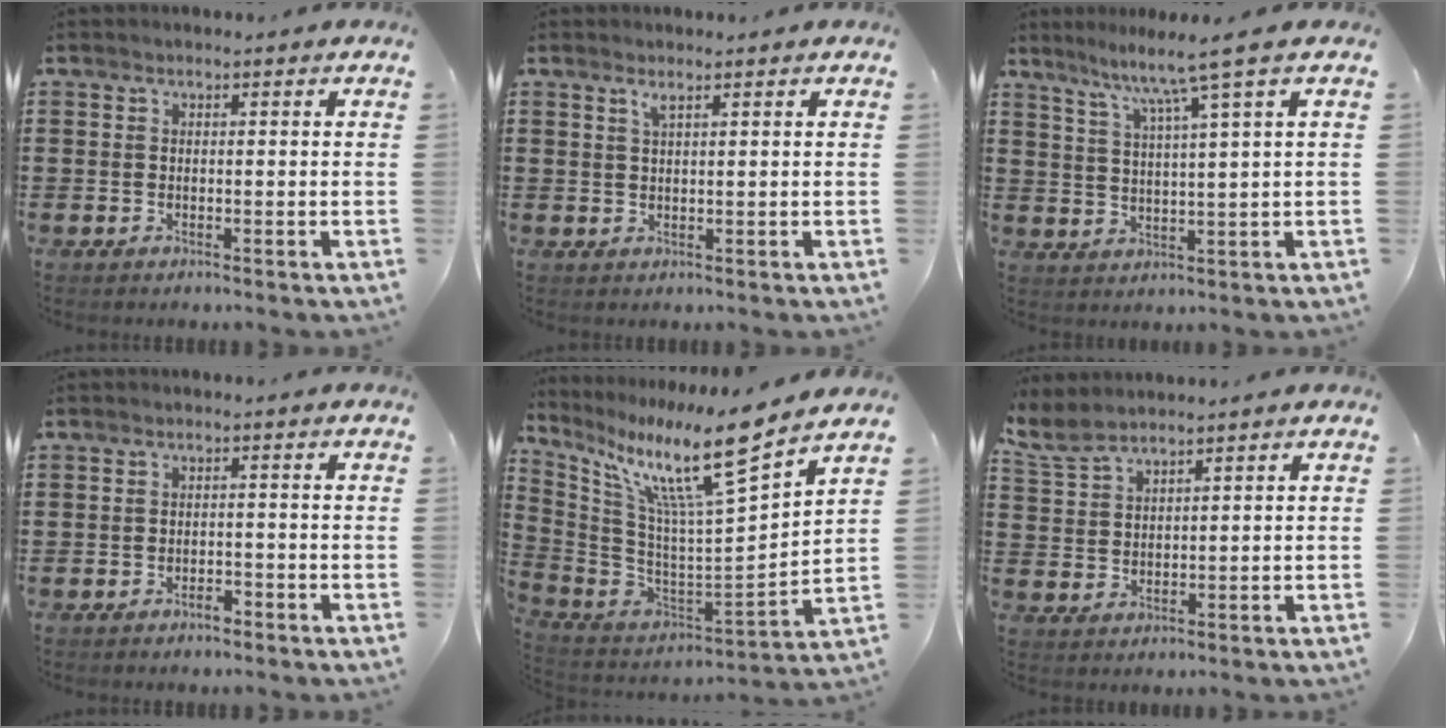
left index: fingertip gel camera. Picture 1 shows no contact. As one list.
[{"total": 1.5, "force": [0.9, 0.1, 1.1], "torque": [-0.025, 0.000, 0.017]}, {"total": 5.9, "force": [4.1, -1.3, 4.0], "torque": [-0.094, -0.025, 0.063]}, {"total": 1.7, "force": [-1.3, 0.6, 0.8], "torque": [-0.021, -0.002, -0.027]}, {"total": 13.4, "force": [9.6, 0.3, 9.3], "torque": [-0.203, -0.069, 0.152]}, {"total": 4.1, "force": [3.5, 1.1, 1.9], "torque": [-0.050, -0.005, 0.066]}]